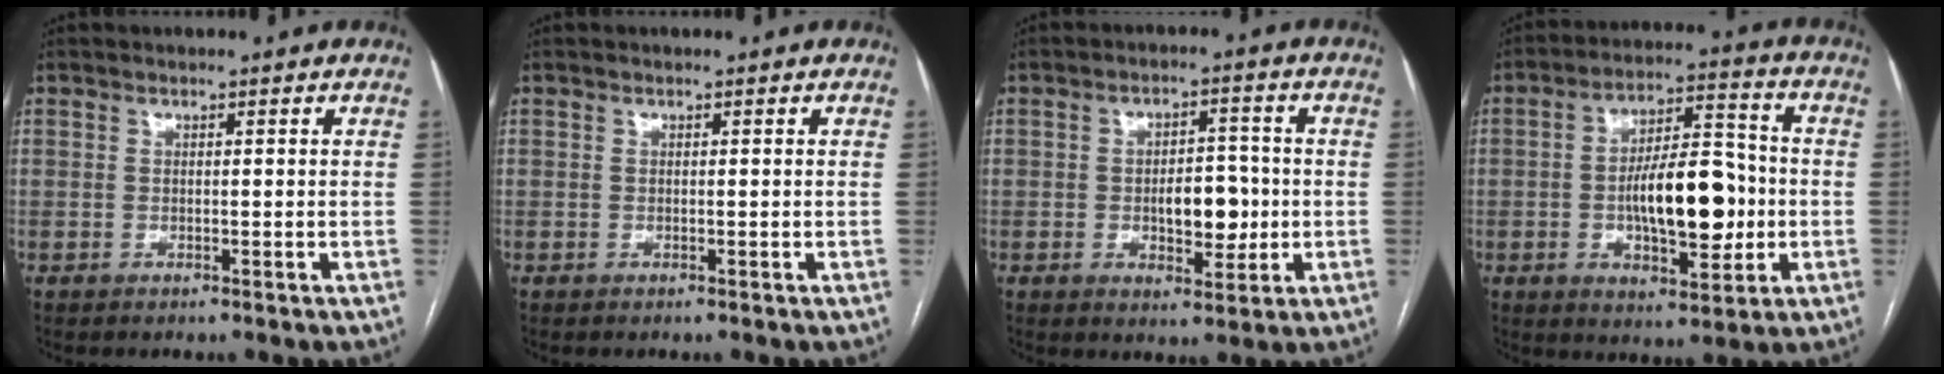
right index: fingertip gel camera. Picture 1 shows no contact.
{"total": 0.0}
{"total": 6.9, "force": [-0.8, 3.5, 5.9], "torque": [-0.088, 0.007, -0.006]}
{"total": 14.0, "force": [-1.7, 5.2, 12.9], "torque": [-0.212, 0.018, -0.023]}